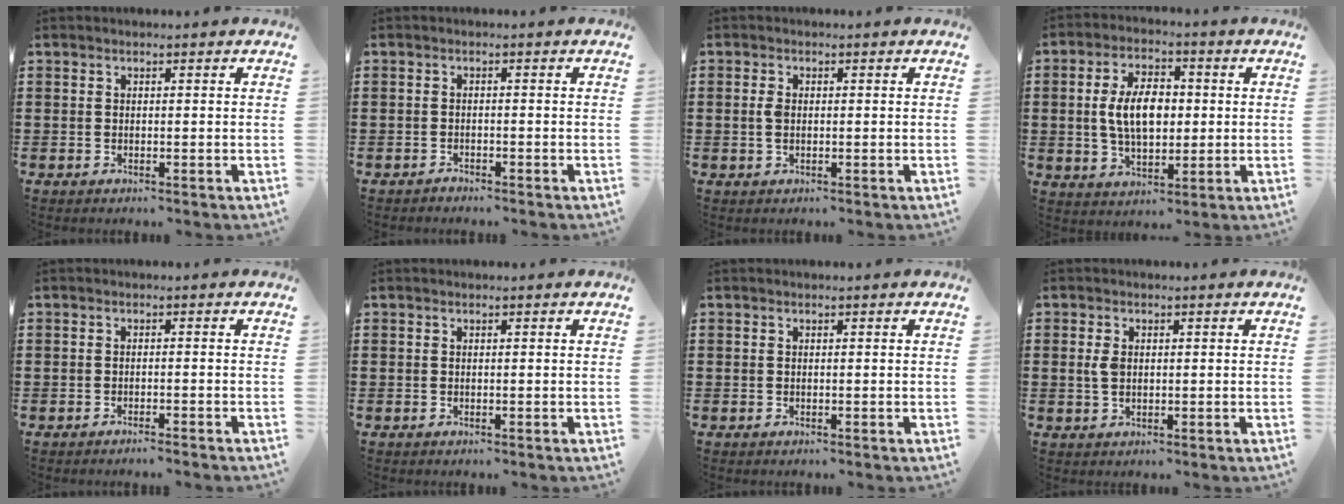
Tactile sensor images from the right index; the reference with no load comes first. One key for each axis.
{"total": 0.9, "fx": -0.8, "fy": 0.2, "fz": 0.0, "tx": -0.003, "ty": 0.002, "tz": -0.018}
{"total": 1.9, "fx": 0.0, "fy": 1.0, "fz": 1.6, "tx": -0.042, "ty": 0.001, "tz": -0.004}
{"total": 8.1, "fx": 0.2, "fy": 4.5, "fz": 6.7, "tx": -0.135, "ty": 0.003, "tz": -0.007}
{"total": 1.2, "fx": -1.1, "fy": -0.3, "fz": 0.3, "tx": -0.005, "ty": -0.001, "tz": -0.022}
{"total": 0.0}
{"total": 0.0}
{"total": 2.5, "fx": 0.3, "fy": 1.5, "fz": 2.0, "tx": -0.051, "ty": 0.003, "tz": 0.001}